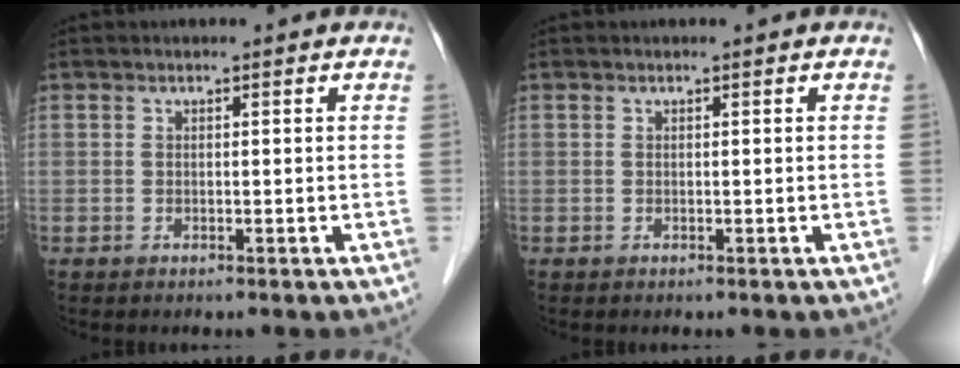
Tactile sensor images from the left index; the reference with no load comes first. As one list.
[{"total": 0.0}]